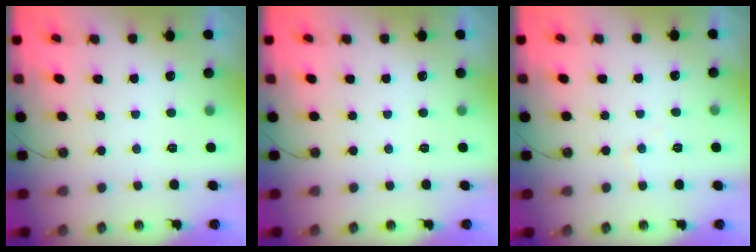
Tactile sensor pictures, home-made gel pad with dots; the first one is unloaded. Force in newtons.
{"total": 0.0}
{"total": 5.4, "press": 5.3, "slide": 0.9}